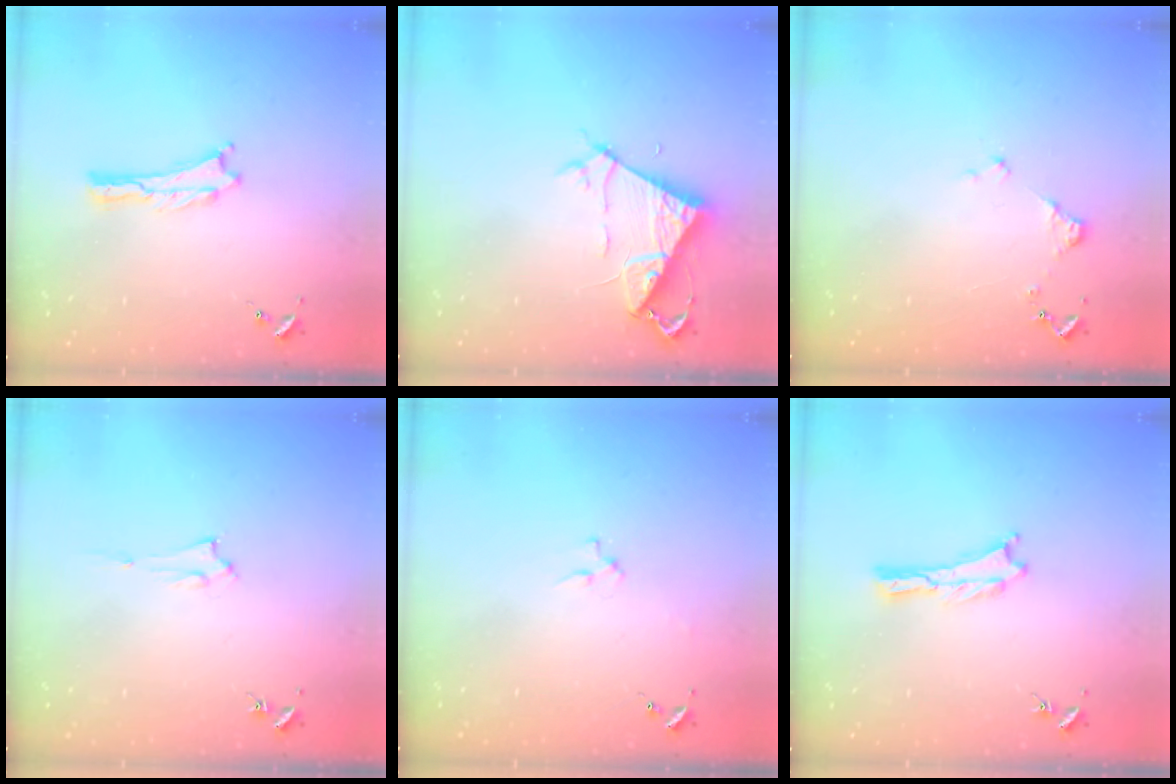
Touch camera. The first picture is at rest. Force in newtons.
{"total": 6.9, "press": 6.8, "slide": 0.7}
{"total": 1.2, "press": 1.2, "slide": 0.2}
{"total": 1.5, "press": 1.5, "slide": 0.2}
{"total": 2.3, "press": 2.3, "slide": 0.3}
{"total": 0.0}